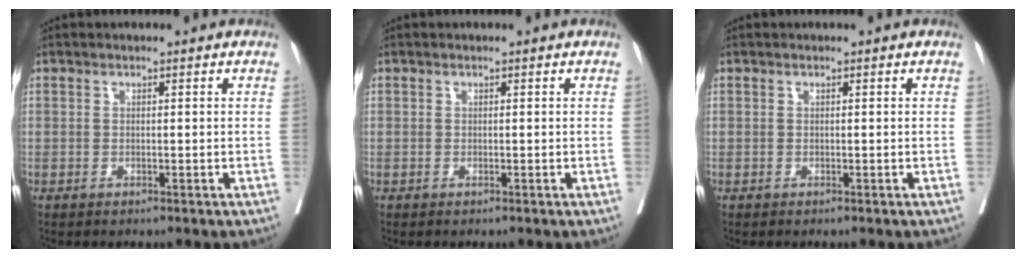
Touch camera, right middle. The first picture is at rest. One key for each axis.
{"total": 0.0}
{"total": 0.0}